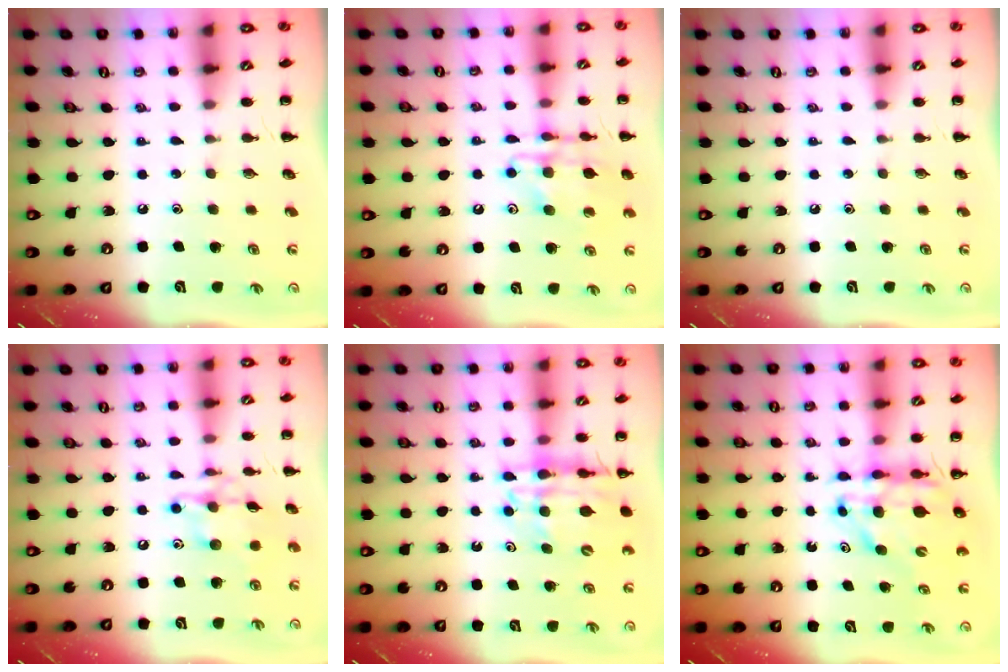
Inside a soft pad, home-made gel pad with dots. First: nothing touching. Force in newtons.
{"total": 13.9, "press": 13.7, "slide": 2.5}
{"total": 0.0}
{"total": 12.2, "press": 12.2, "slide": 0.6}
{"total": 13.7, "press": 13.2, "slide": 3.6}
{"total": 11.0, "press": 10.4, "slide": 3.5}